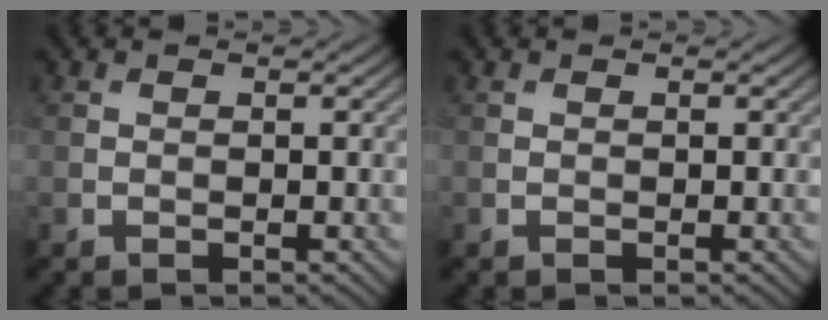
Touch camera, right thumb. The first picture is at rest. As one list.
[{"total": 0.0}]